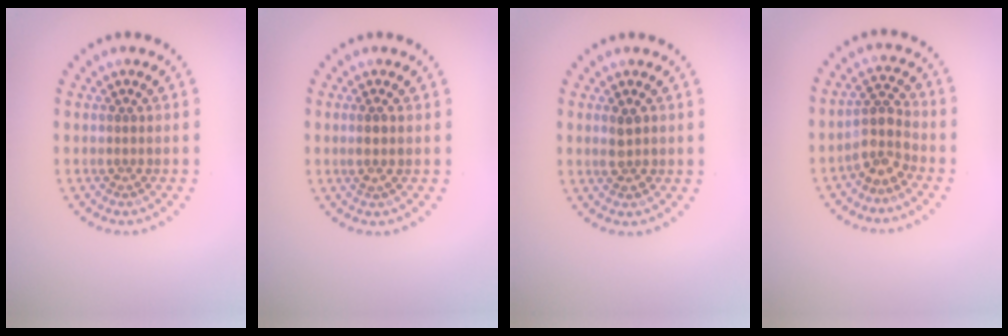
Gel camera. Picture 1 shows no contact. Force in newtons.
{"total": 0.9, "press": 0.7, "slide": 0.6}
{"total": 1.7, "press": 1.7, "slide": 0.1}
{"total": 2.9, "press": 2.3, "slide": 1.7}